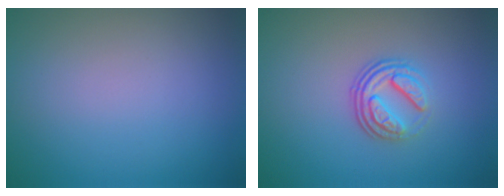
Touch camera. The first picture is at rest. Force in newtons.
{"total": 3.5, "press": 2.5, "slide": 2.5}